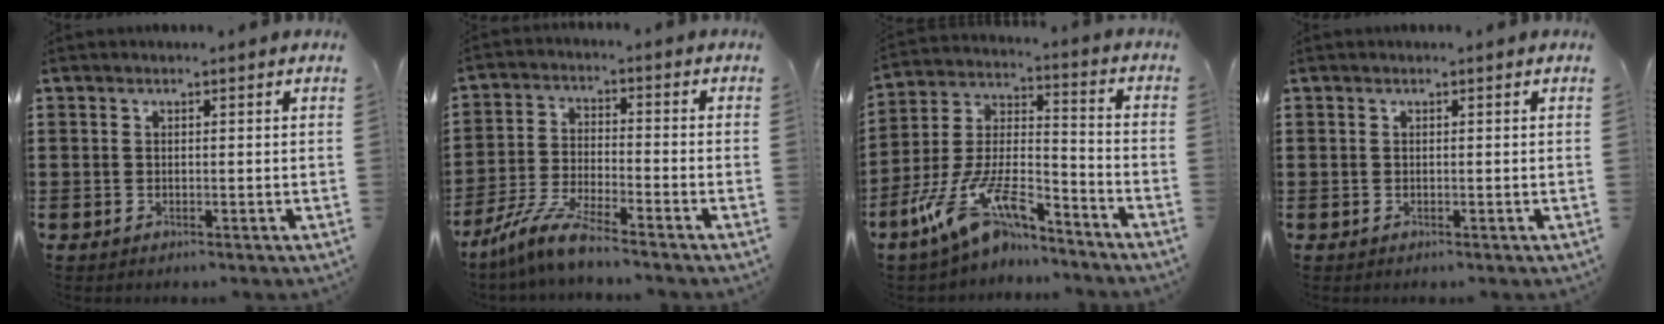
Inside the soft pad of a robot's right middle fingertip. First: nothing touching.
{"total": 6.9, "force": [-6.0, 0.2, 3.4], "torque": [-0.087, -0.011, -0.121]}
{"total": 12.9, "force": [-9.9, 3.2, 7.7], "torque": [-0.166, 0.008, -0.194]}
{"total": 0.0}